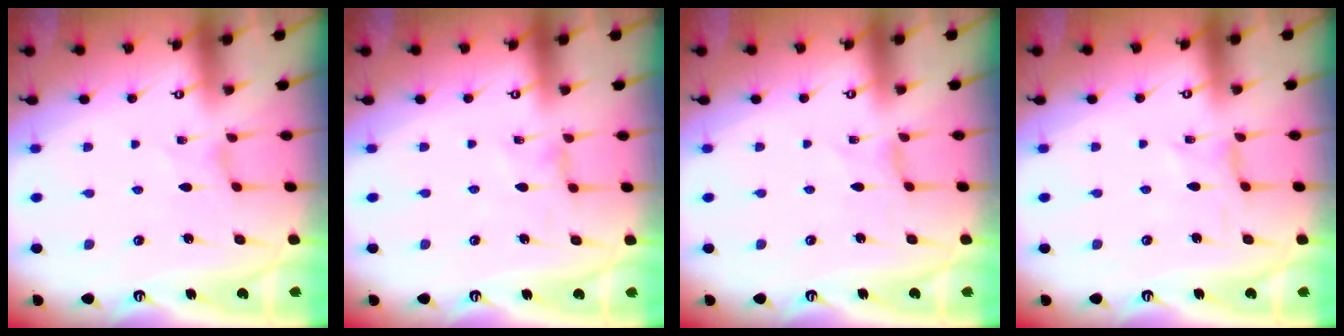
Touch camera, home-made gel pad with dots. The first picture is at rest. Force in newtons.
{"total": 0.8, "press": 0.8, "slide": 0.3}
{"total": 0.0}
{"total": 0.0}